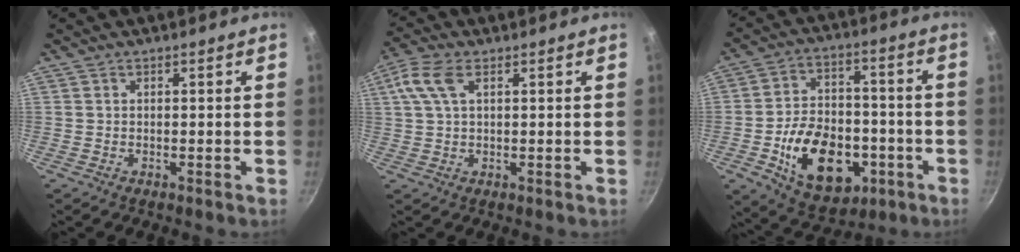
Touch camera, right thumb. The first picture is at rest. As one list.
[{"total": 6.6, "force": [2.3, 3.4, 5.1], "torque": [-0.107, 0.016, 0.042]}, {"total": 19.7, "force": [-5.9, 13.1, 13.4], "torque": [-0.184, 0.035, -0.078]}]